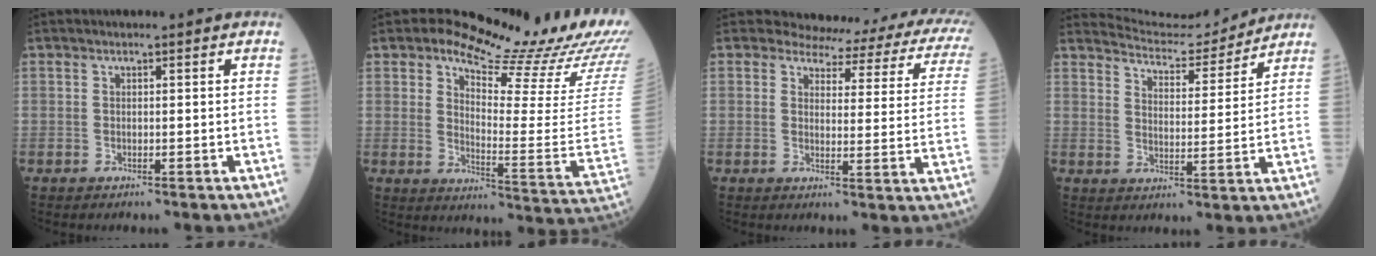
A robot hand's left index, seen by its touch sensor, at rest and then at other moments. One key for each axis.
{"total": 19.7, "fx": 17.5, "fy": 3.4, "fz": 8.6, "tx": -0.128, "ty": -0.090, "tz": 0.205}
{"total": 15.9, "fx": 14.2, "fy": 4.8, "fz": 5.4, "tx": -0.044, "ty": -0.047, "tz": 0.128}
{"total": 9.6, "fx": 9.6, "fy": 0.1, "fz": 0.4, "tx": -0.017, "ty": 0.001, "tz": 0.145}